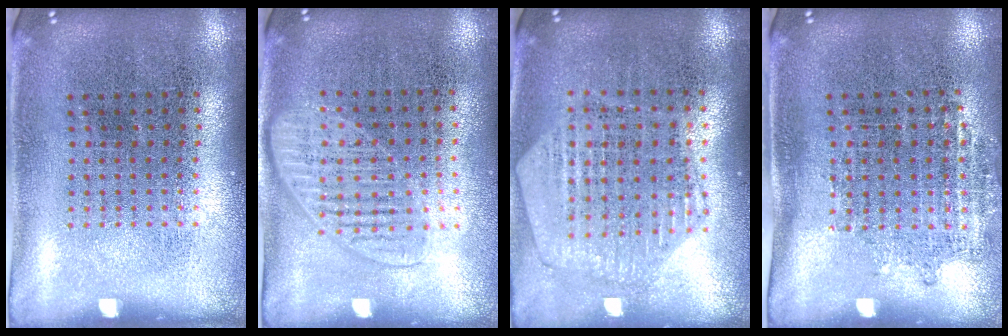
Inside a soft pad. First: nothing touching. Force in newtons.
{"total": 1.4, "press": 1.3, "slide": 0.6}
{"total": 1.2, "press": 1.2, "slide": 0.2}
{"total": 1.1, "press": 0.9, "slide": 0.7}